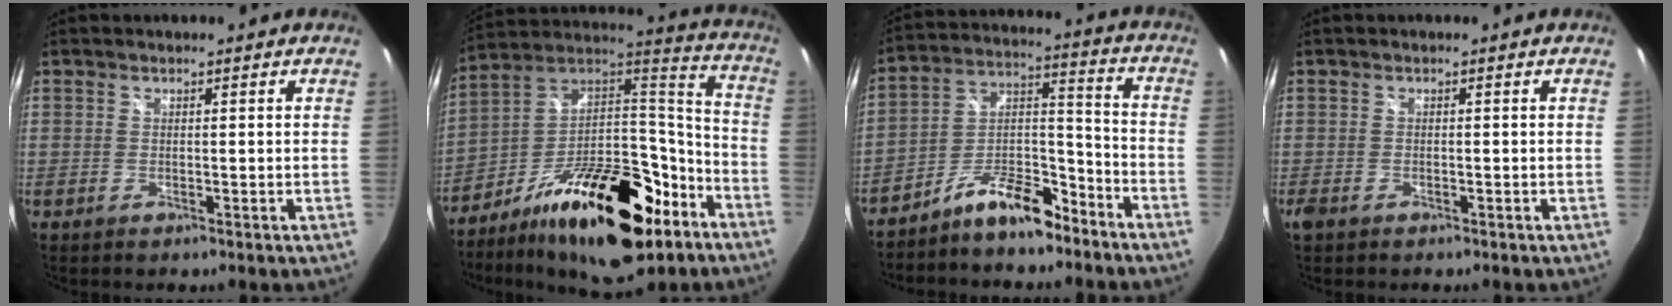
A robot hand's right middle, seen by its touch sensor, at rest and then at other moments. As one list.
[{"total": 27.7, "force": [-14.6, 12.5, 20.0], "torque": [-0.323, 0.020, -0.226]}, {"total": 10.5, "force": [-7.9, 3.7, 5.9], "torque": [-0.111, 0.041, -0.141]}, {"total": 2.1, "force": [-1.3, 1.3, 1.0], "torque": [-0.022, -0.006, -0.025]}]